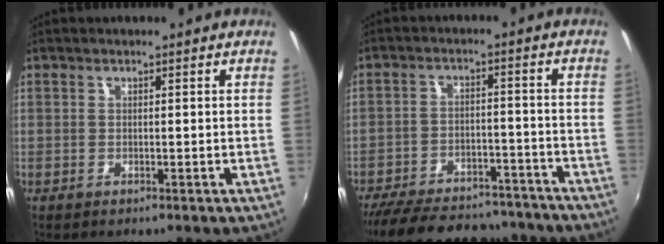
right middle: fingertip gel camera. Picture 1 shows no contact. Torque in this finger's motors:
{"motor_torque": [1.07, -1.07, 0.60, 0.21]}